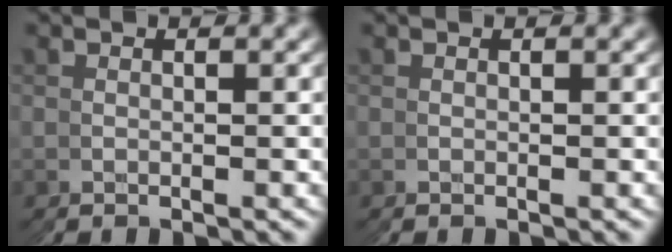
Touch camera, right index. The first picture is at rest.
{"total": 0.0}